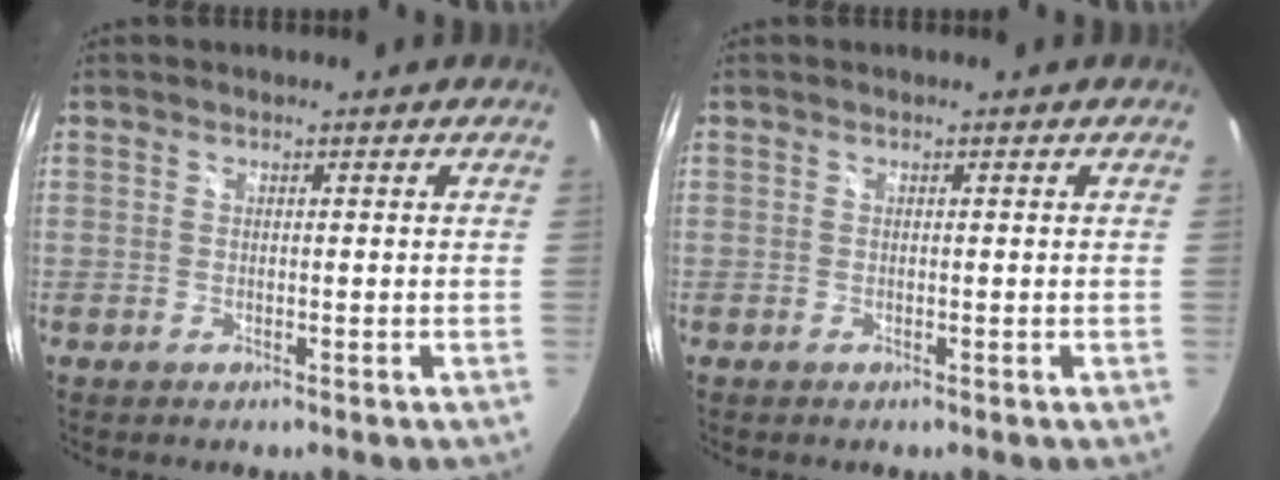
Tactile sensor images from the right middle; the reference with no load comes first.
{"total": 0.0}